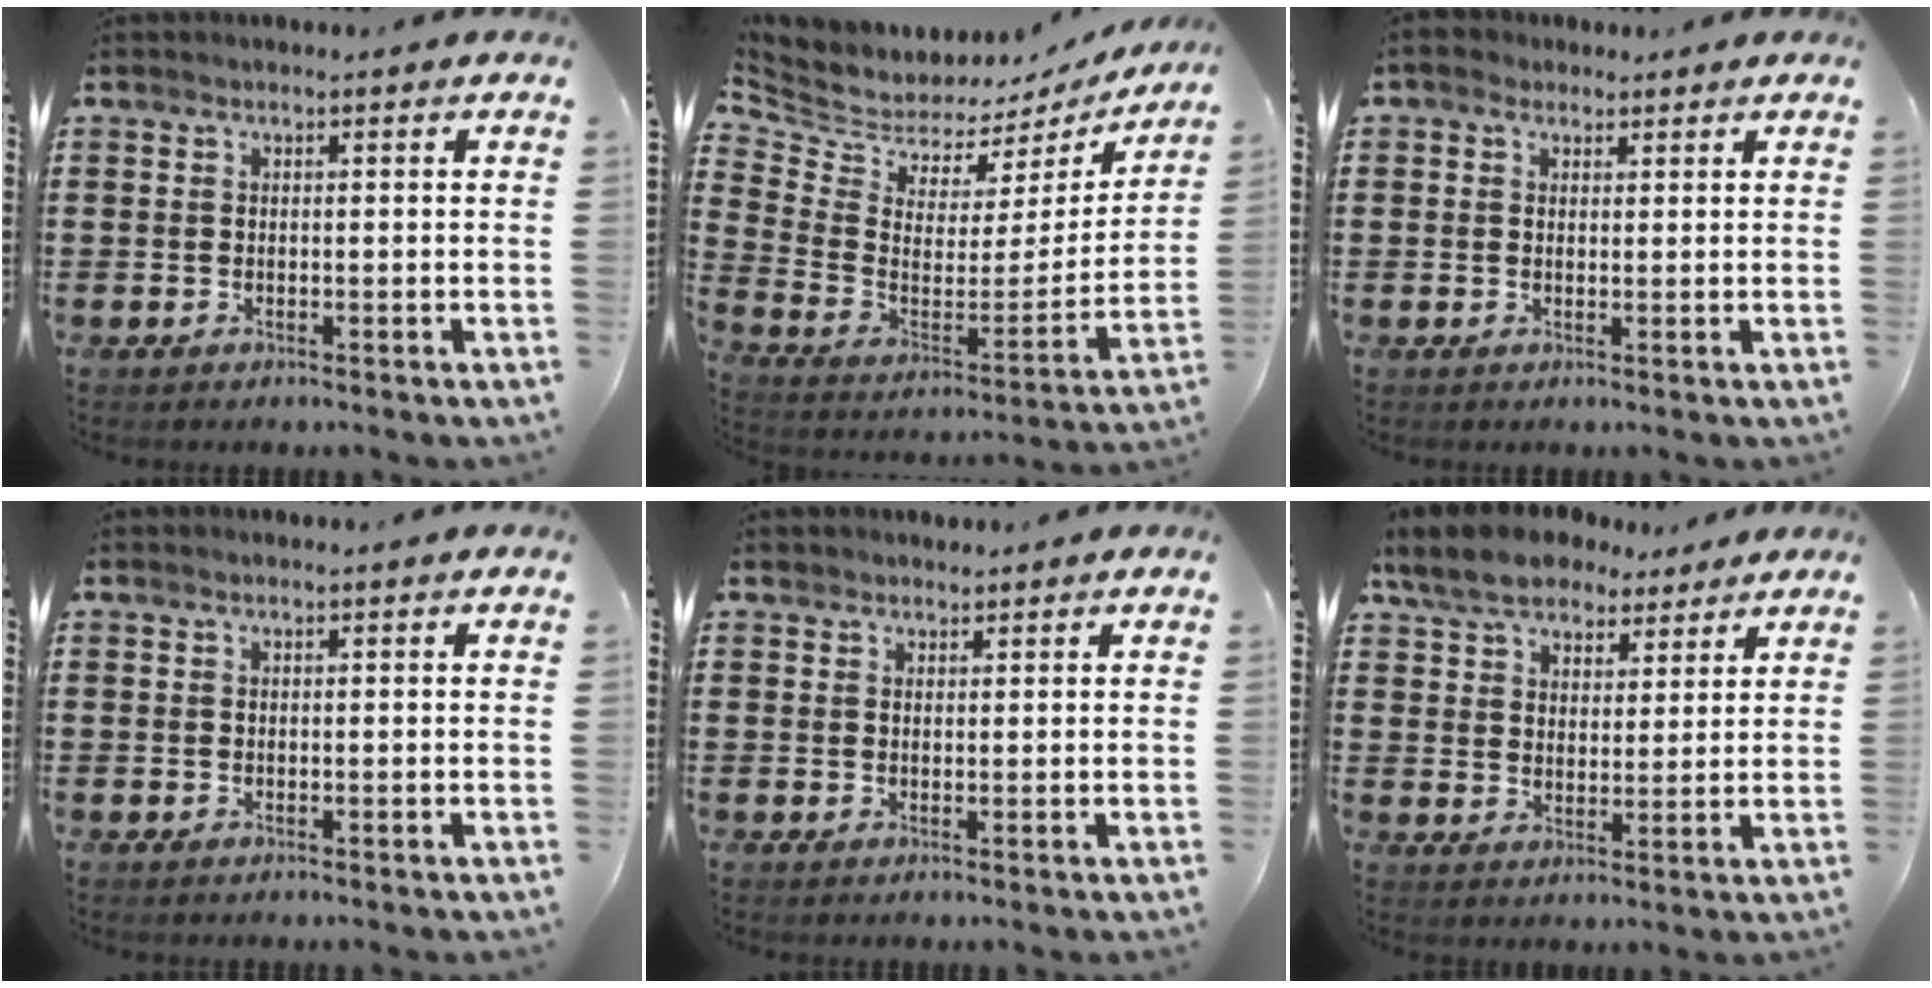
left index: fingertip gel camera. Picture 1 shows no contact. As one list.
[{"total": 5.2, "force": [5.0, 1.5, 0.1], "torque": [-0.040, -0.052, 0.085]}, {"total": 2.0, "force": [1.3, 1.5, 0.4], "torque": [-0.014, 0.009, 0.025]}, {"total": 0.0}, {"total": 1.2, "force": [1.1, 0.4, 0.0], "torque": [-0.002, 0.002, 0.023]}, {"total": 7.5, "force": [6.3, 3.4, 2.3], "torque": [-0.074, -0.005, 0.119]}]